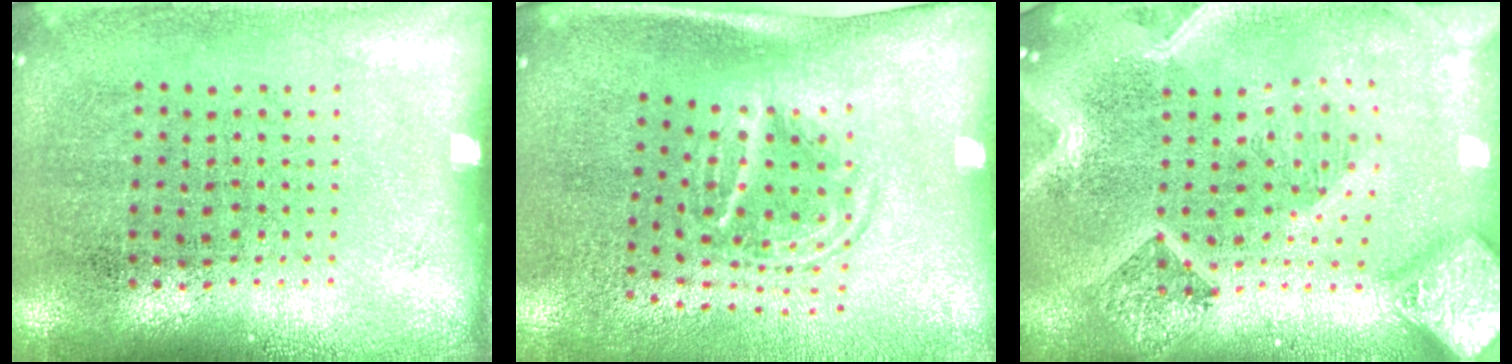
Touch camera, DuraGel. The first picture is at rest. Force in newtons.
{"total": 1.8, "press": 1.2, "slide": 1.3}
{"total": 3.8, "press": 3.0, "slide": 2.3}